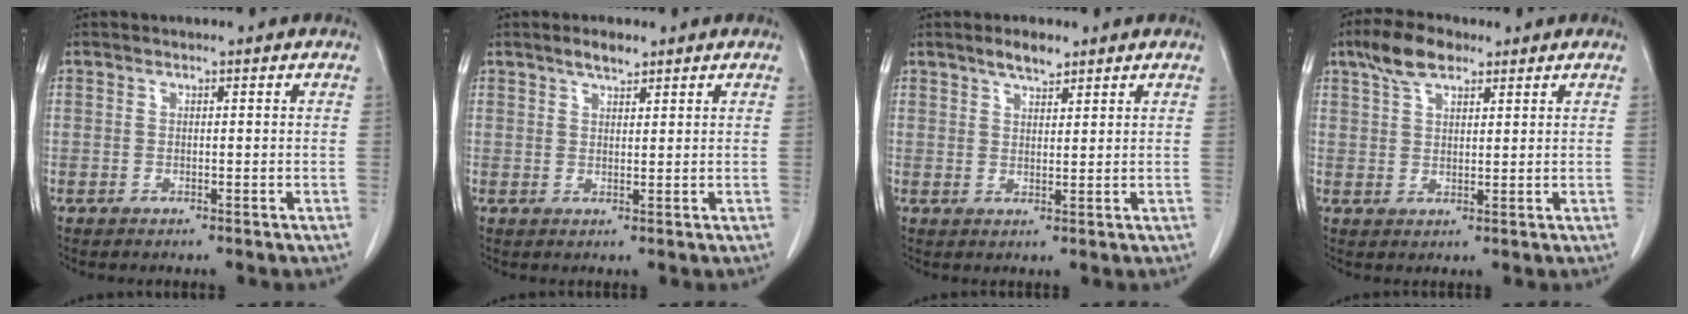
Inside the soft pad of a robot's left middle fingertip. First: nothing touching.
{"total": 2.7, "force": [2.1, 0.7, 1.5], "torque": [-0.032, 0.004, 0.036]}
{"total": 3.3, "force": [2.6, 0.9, 1.8], "torque": [-0.036, 0.003, 0.044]}
{"total": 6.0, "force": [4.0, 2.5, 3.7], "torque": [-0.076, 0.015, 0.076]}